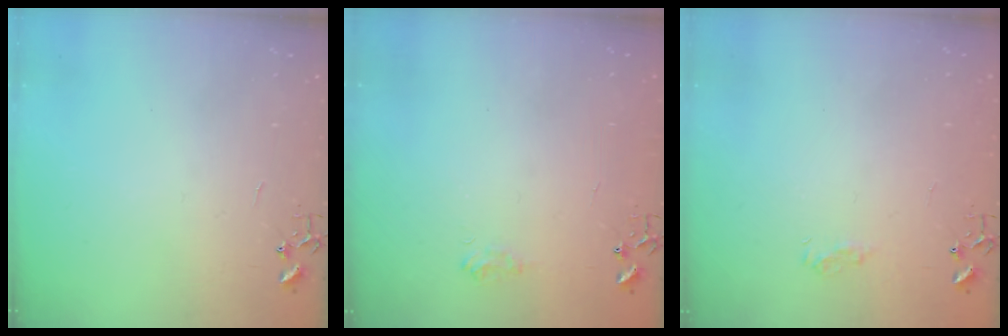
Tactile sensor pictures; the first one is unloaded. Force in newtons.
{"total": 6.3, "press": 6.3, "slide": 0.8}
{"total": 7.1, "press": 7.1, "slide": 0.8}